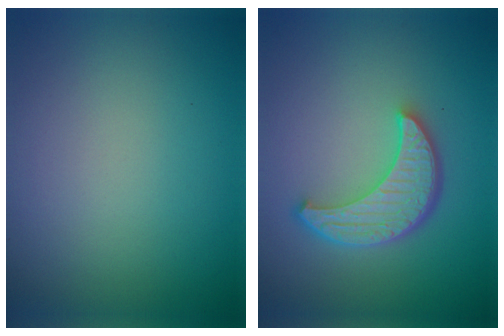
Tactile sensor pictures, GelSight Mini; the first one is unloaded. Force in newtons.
{"total": 5.5, "press": 4.2, "slide": 3.5}